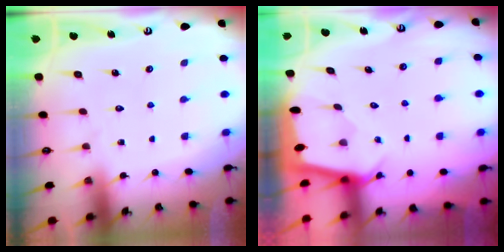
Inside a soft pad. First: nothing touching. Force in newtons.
{"total": 1.3, "press": 1.3, "slide": 0.1}